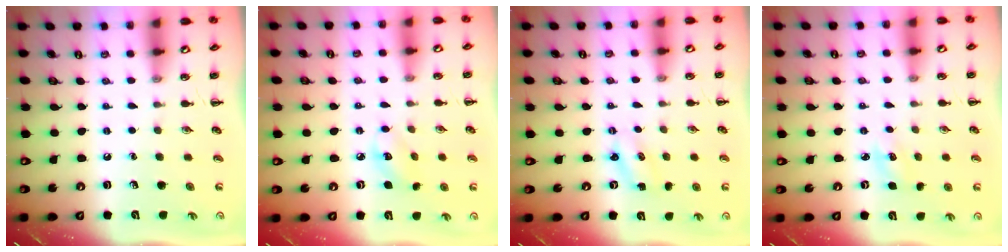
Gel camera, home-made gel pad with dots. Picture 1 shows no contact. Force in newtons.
{"total": 4.9, "press": 4.9, "slide": 0.5}
{"total": 1.4, "press": 1.3, "slide": 0.3}
{"total": 3.9, "press": 3.7, "slide": 1.1}